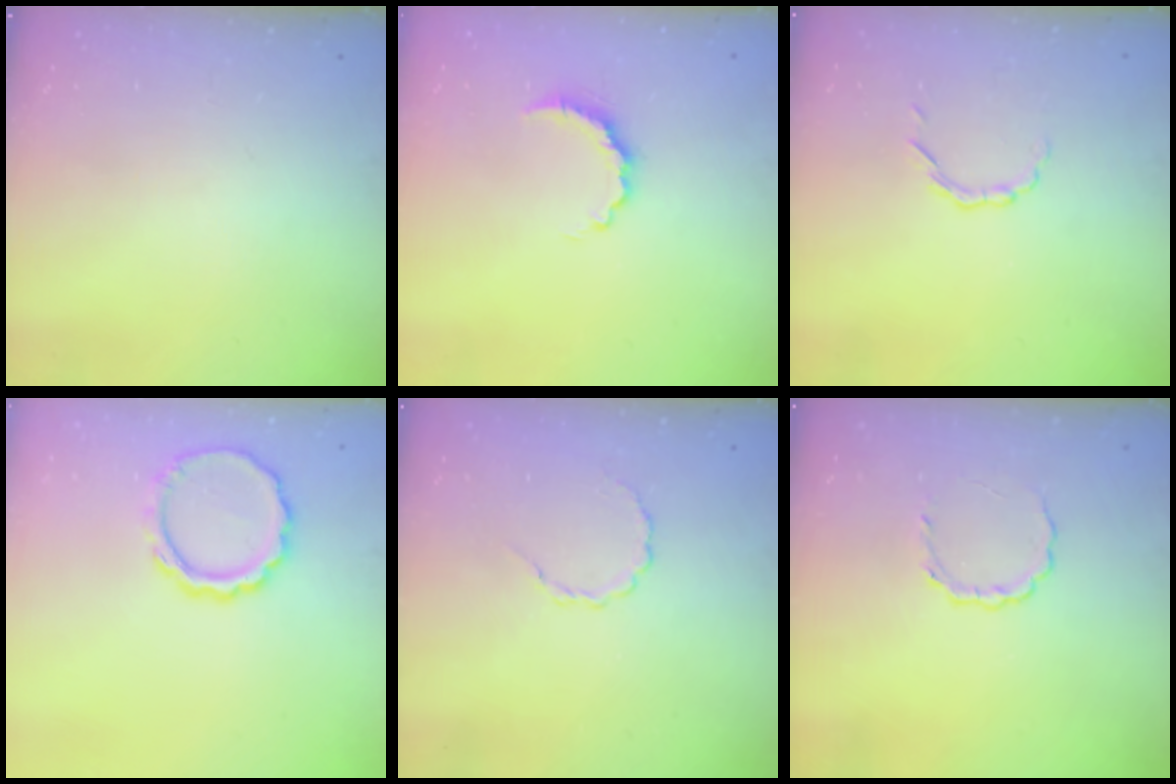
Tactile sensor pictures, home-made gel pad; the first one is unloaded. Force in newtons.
{"total": 5.2, "press": 5.1, "slide": 0.8}
{"total": 2.4, "press": 2.2, "slide": 0.8}
{"total": 9.0, "press": 9.0, "slide": 1.2}
{"total": 2.6, "press": 2.5, "slide": 0.9}
{"total": 2.8, "press": 2.8, "slide": 0.4}